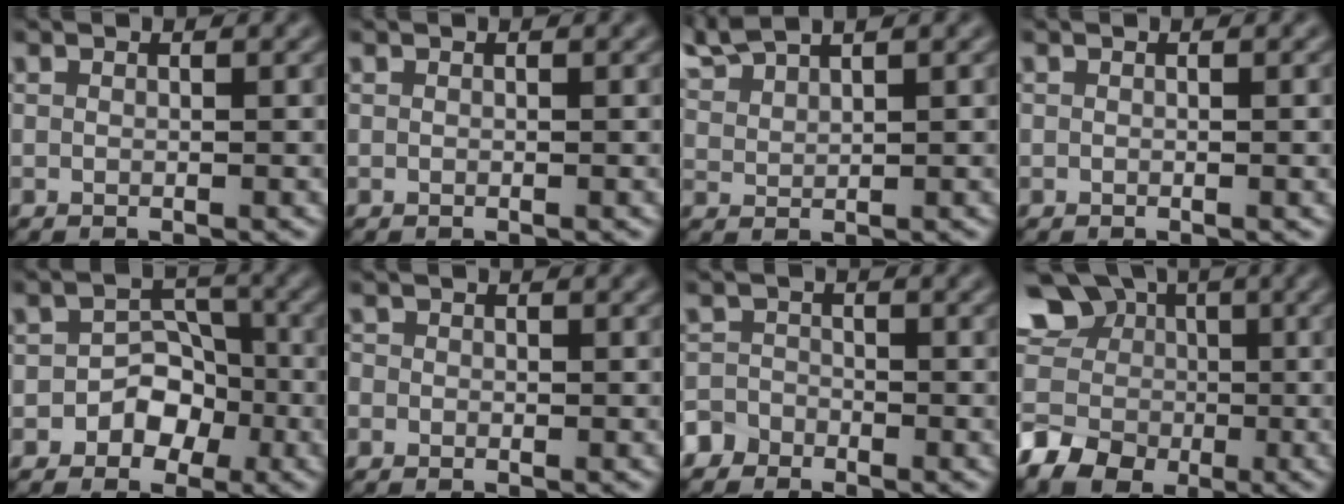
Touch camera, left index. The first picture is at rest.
{"total": 0.0}
{"total": 3.3, "force": [3.0, 0.5, 1.3], "torque": [-0.033, 0.014, 0.064]}
{"total": 1.1, "force": [-0.1, 0.4, 1.0], "torque": [-0.011, -0.004, -0.001]}
{"total": 4.1, "force": [-1.9, 3.3, 1.7], "torque": [0.013, 0.019, -0.047]}
{"total": 0.9, "force": [-0.2, 0.9, 0.2], "torque": [-0.004, -0.003, -0.008]}
{"total": 3.2, "force": [-2.5, 2.0, 0.2], "torque": [0.014, -0.002, -0.049]}
{"total": 8.0, "force": [-0.3, 7.2, 3.4], "torque": [-0.057, 0.018, -0.028]}